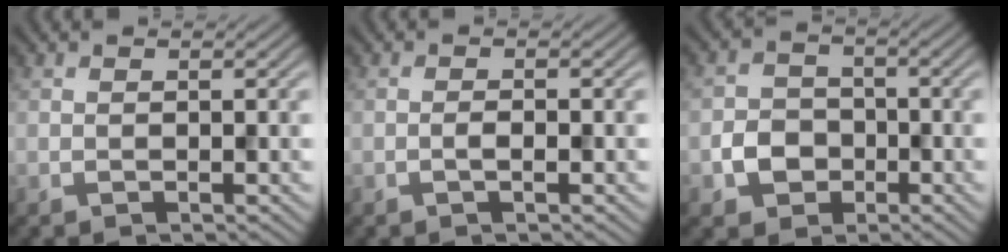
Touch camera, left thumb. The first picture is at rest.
{"total": 1.1, "force": [-0.5, 0.2, 0.9], "torque": [-0.017, 0.002, -0.009]}
{"total": 4.3, "force": [-1.6, 3.5, 1.7], "torque": [-0.031, -0.002, -0.035]}